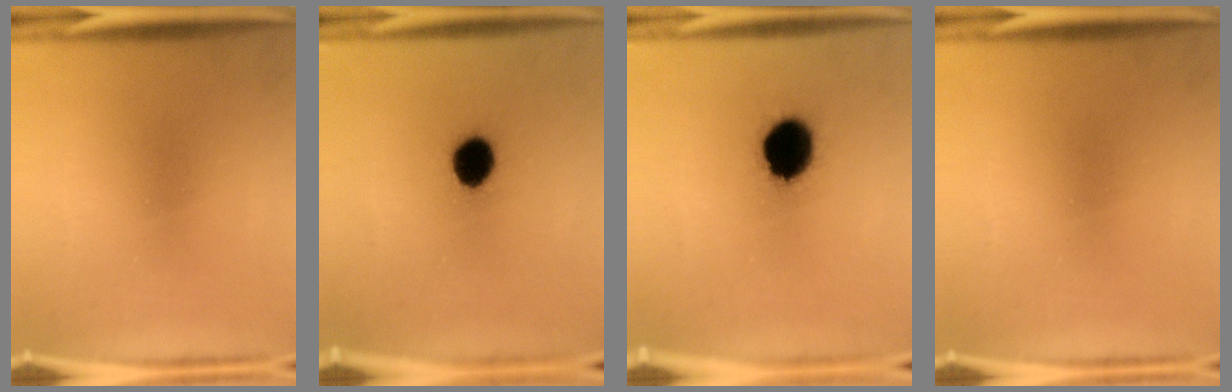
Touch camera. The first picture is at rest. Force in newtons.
{"total": 8.0}
{"total": 12.5}
{"total": 0.0}